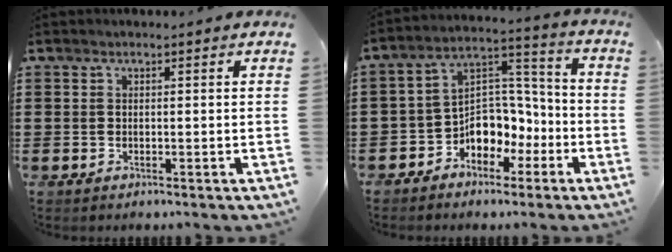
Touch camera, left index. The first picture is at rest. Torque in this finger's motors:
{"motor_torque": [0.66, 0.43, 0.42, 0.11]}